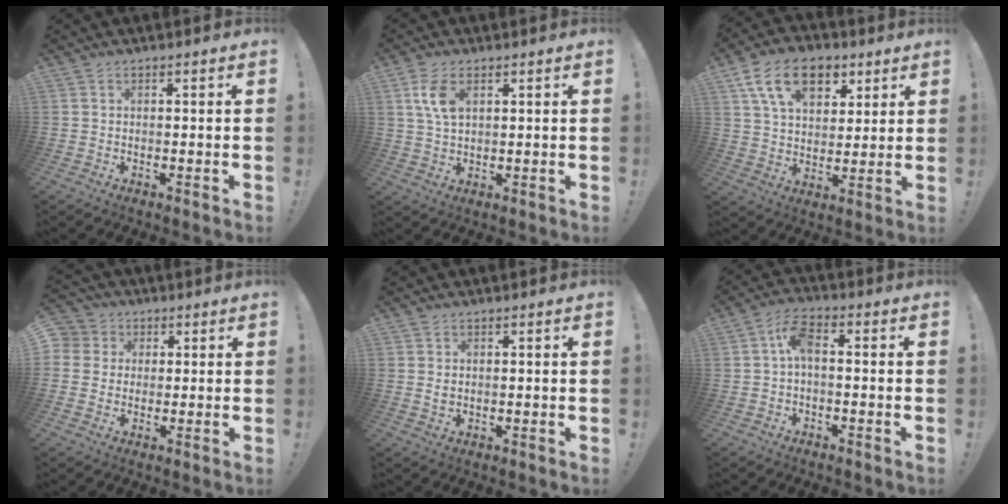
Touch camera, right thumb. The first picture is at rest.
{"total": 7.0, "force": [2.6, 3.6, 5.4], "torque": [-0.099, -0.003, 0.046]}
{"total": 16.5, "force": [8.1, 10.5, 9.8], "torque": [-0.157, -0.023, 0.151]}
{"total": 5.4, "force": [0.9, 5.2, 1.4], "torque": [-0.031, -0.002, 0.018]}
{"total": 1.5, "force": [0.7, 0.8, 1.1], "torque": [-0.016, 0.000, 0.010]}
{"total": 6.0, "force": [-0.1, 2.7, 5.4], "torque": [-0.114, 0.006, -0.003]}